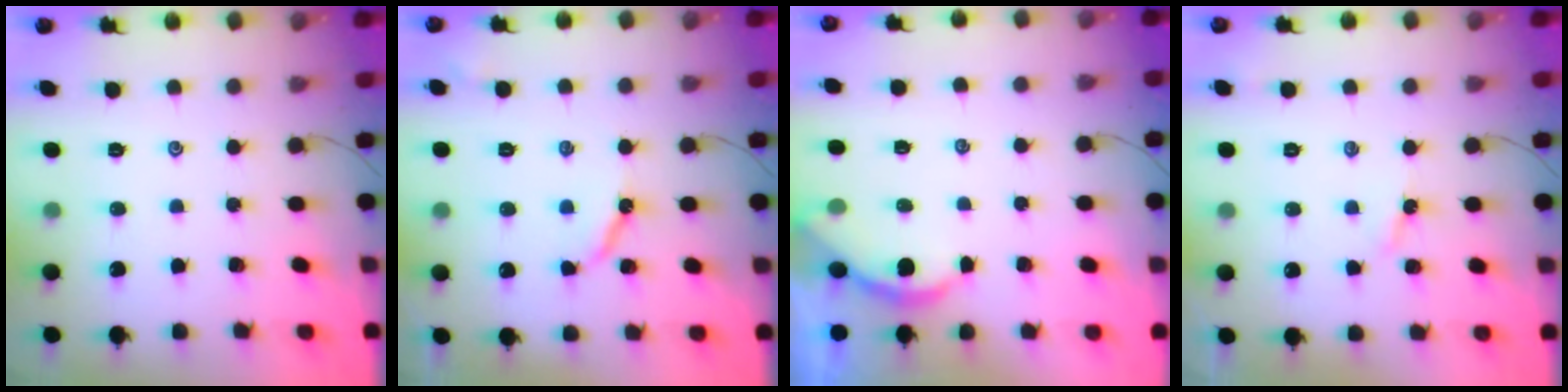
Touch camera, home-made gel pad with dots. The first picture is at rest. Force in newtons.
{"total": 7.2, "press": 7.2, "slide": 0.5}
{"total": 2.3, "press": 2.3, "slide": 0.2}
{"total": 3.2, "press": 3.1, "slide": 0.4}